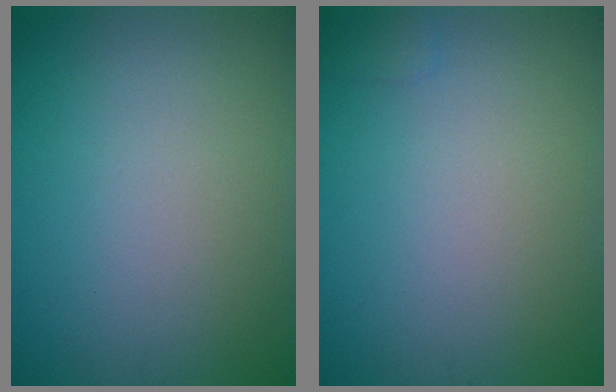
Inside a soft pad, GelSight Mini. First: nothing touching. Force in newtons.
{"total": 0.7, "press": 0.7, "slide": 0.0}